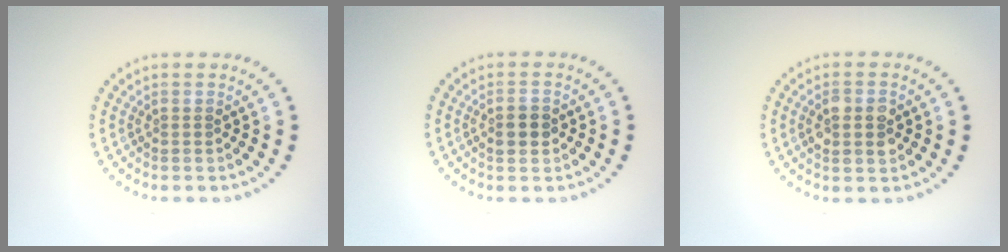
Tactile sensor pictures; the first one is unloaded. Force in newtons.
{"total": 2.3, "press": 2.3, "slide": 0.0}
{"total": 2.7, "press": 2.7, "slide": 0.2}